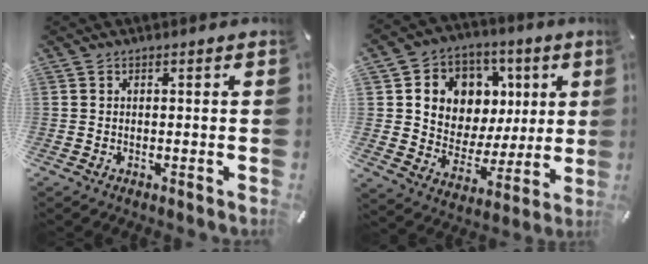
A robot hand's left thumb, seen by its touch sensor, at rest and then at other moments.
{"total": 10.7, "force": [2.4, 10.2, 2.3], "torque": [-0.044, -0.021, 0.055]}